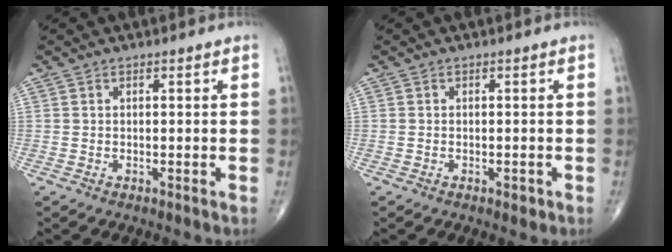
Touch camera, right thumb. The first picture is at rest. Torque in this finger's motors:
{"motor_torque": [-0.23, -0.05, -0.10, -0.05, -0.02]}